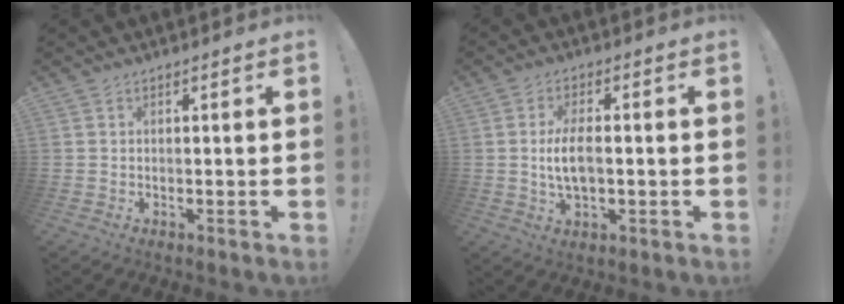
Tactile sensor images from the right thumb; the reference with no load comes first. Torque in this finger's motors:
{"motor_torque": [0.14, 0.18, 0.38, -0.26, 0.14]}